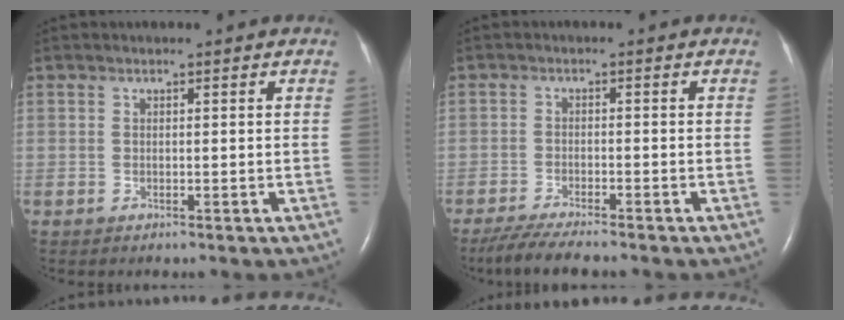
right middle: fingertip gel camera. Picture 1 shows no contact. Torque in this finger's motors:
{"motor_torque": [0.45, -0.47, 0.06, 0.01]}